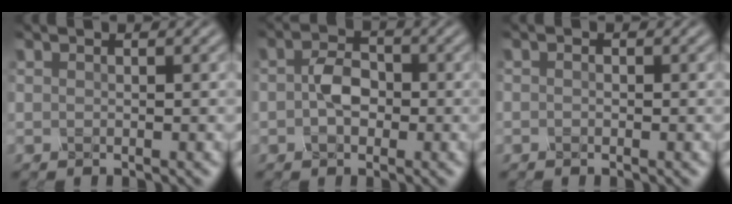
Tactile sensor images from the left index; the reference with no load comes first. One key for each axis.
{"total": 2.9, "fx": -0.4, "fy": 2.0, "fz": 2.1, "tx": -0.042, "ty": 0.003, "tz": -0.013}
{"total": 0.6, "fx": -0.2, "fy": 0.3, "fz": 0.5, "tx": -0.007, "ty": -0.002, "tz": -0.003}